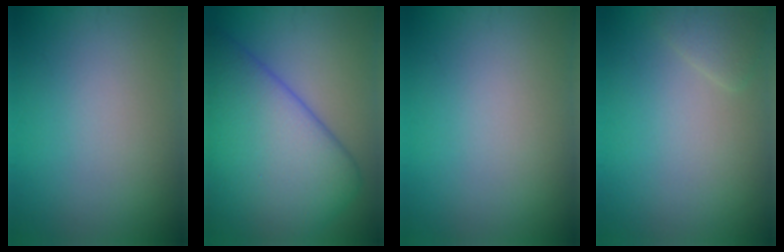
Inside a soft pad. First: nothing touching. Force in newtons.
{"total": 12.0, "press": 12.0, "slide": 0.5}
{"total": 0.0}
{"total": 1.3, "press": 1.3, "slide": 0.2}